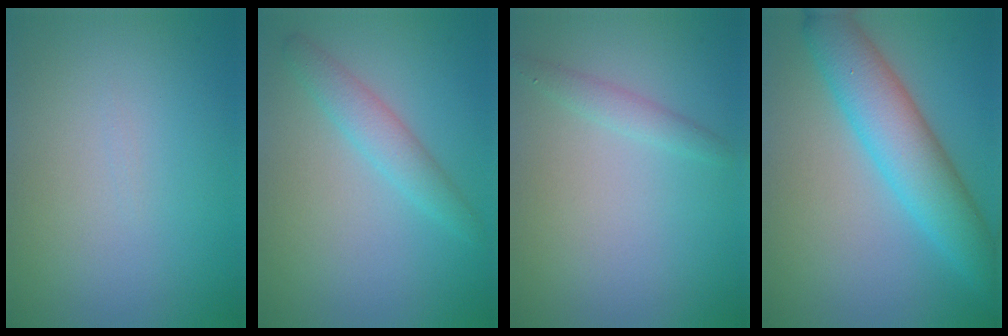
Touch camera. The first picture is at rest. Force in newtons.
{"total": 2.5, "press": 2.5, "slide": 0.1}
{"total": 1.4, "press": 1.4, "slide": 0.1}
{"total": 6.7, "press": 6.7, "slide": 0.1}